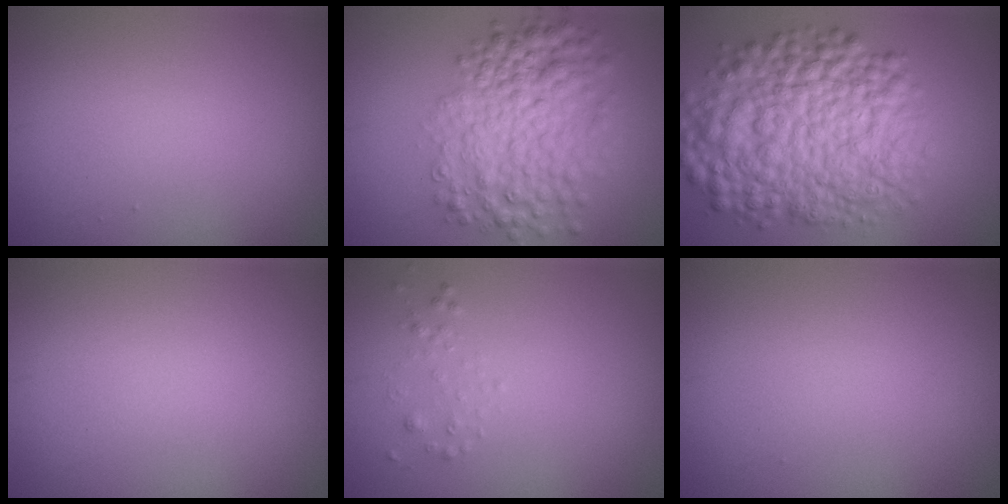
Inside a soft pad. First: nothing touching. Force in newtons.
{"total": 6.8, "press": 6.8, "slide": 0.2}
{"total": 10.8, "press": 10.8, "slide": 0.3}
{"total": 0.0}
{"total": 0.7, "press": 0.7, "slide": 0.0}
{"total": 0.0}